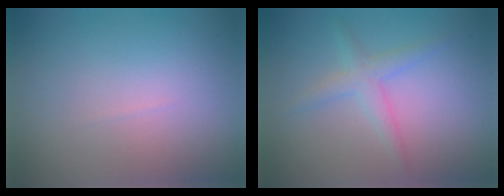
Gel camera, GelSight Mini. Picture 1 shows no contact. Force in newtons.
{"total": 2.0, "press": 2.0, "slide": 0.1}